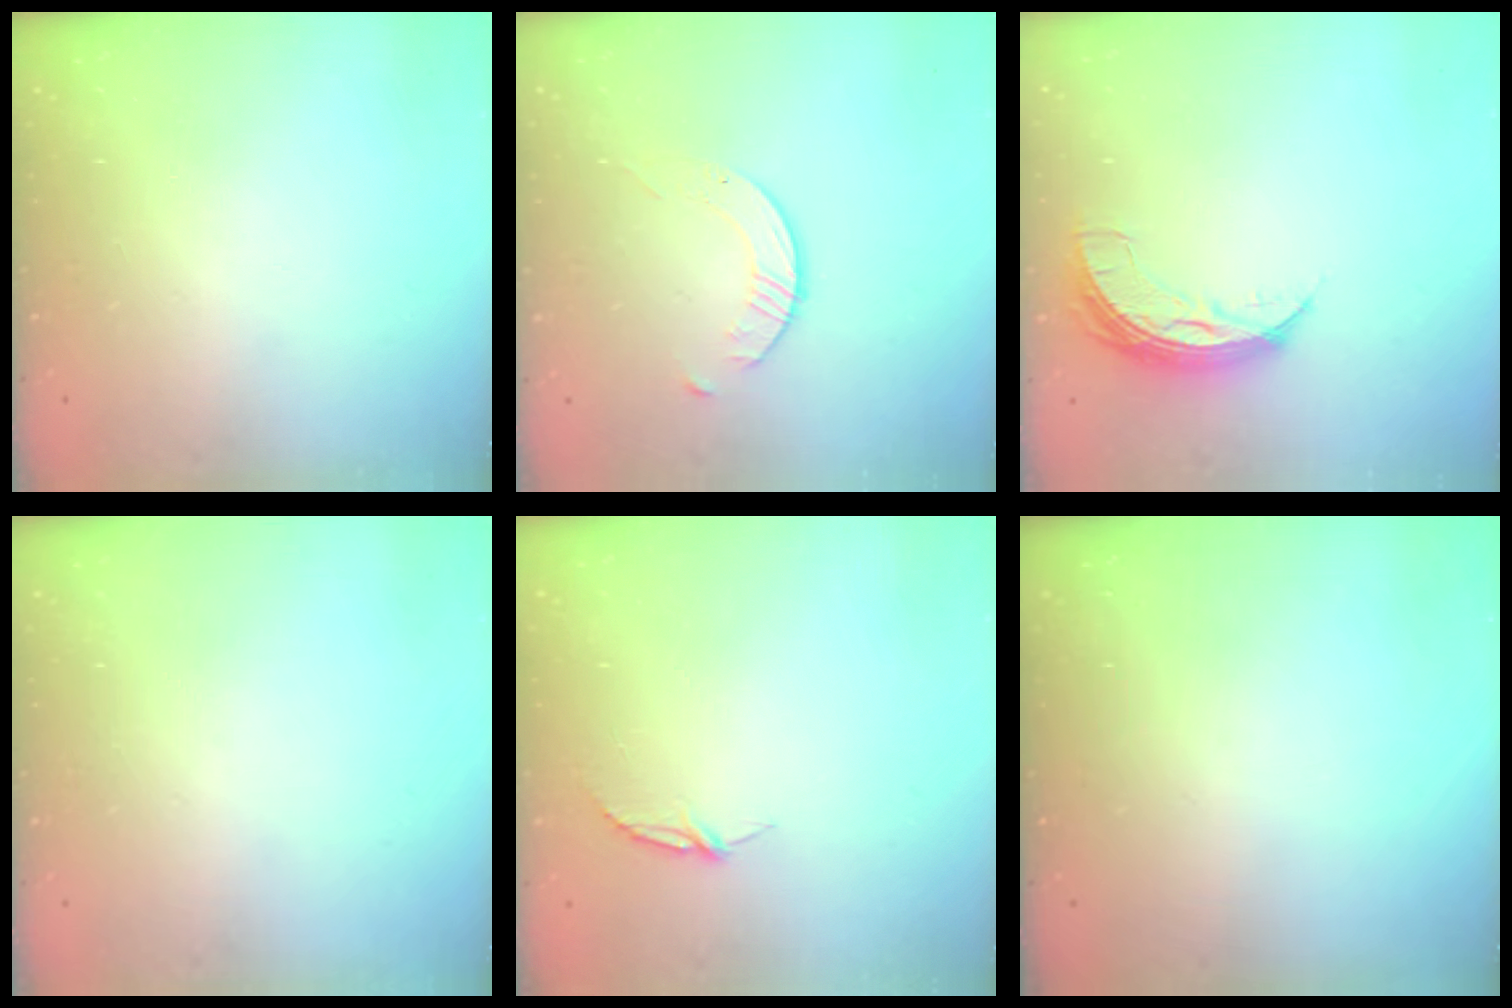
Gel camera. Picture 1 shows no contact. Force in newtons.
{"total": 2.6, "press": 2.6, "slide": 0.3}
{"total": 7.7, "press": 7.7, "slide": 0.4}
{"total": 0.0}
{"total": 4.2, "press": 4.2, "slide": 0.5}
{"total": 0.0}